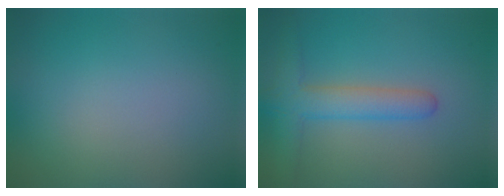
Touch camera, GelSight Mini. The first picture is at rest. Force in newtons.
{"total": 4.2, "press": 4.2, "slide": 0.3}